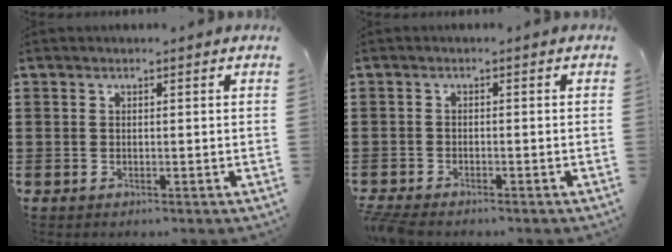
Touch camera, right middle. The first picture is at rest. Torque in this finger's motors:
{"motor_torque": [1.09, -0.28, 0.31, 0.14]}